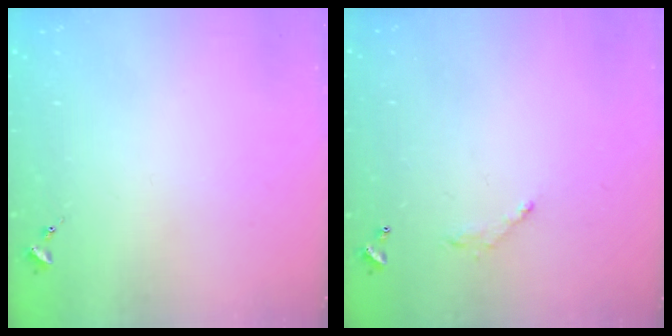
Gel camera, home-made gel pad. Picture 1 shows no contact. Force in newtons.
{"total": 6.2, "press": 6.2, "slide": 0.4}